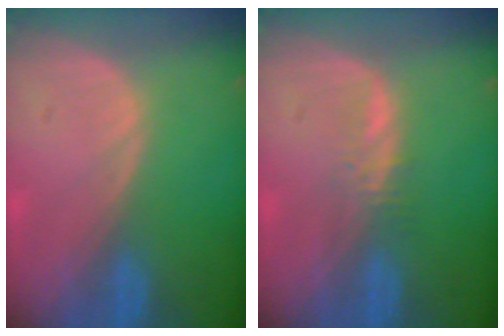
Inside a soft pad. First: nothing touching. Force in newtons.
{"total": 2.2, "press": 2.1, "slide": 0.2}